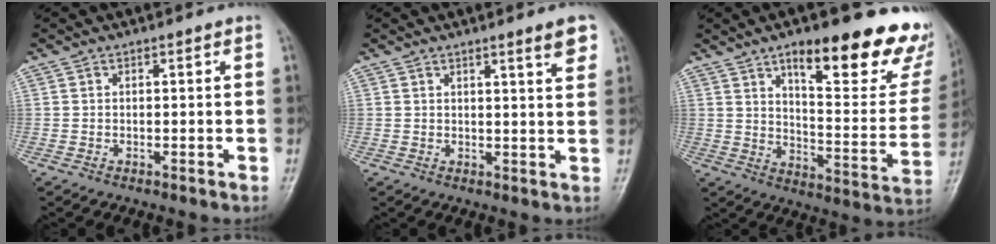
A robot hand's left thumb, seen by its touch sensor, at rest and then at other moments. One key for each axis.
{"total": 4.5, "fx": 2.8, "fy": 0.4, "fz": 3.4, "tx": -0.040, "ty": -0.018, "tz": 0.038}
{"total": 25.2, "fx": 15.7, "fy": 7.9, "fz": 18.1, "tx": -0.192, "ty": -0.077, "tz": 0.219}